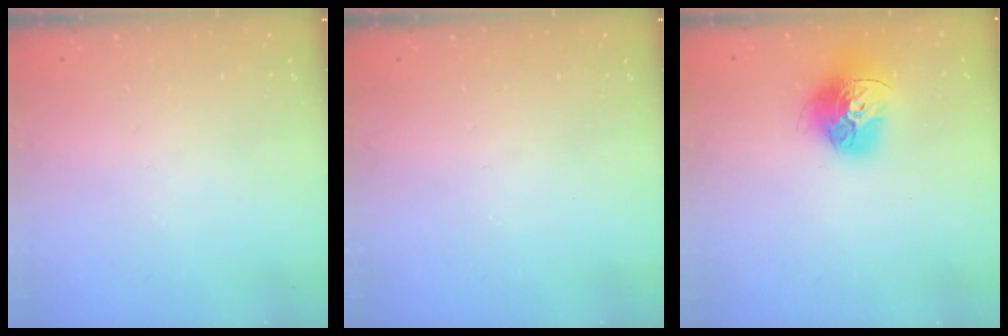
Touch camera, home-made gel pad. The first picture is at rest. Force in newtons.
{"total": 0.0}
{"total": 16.0, "press": 15.9, "slide": 1.7}